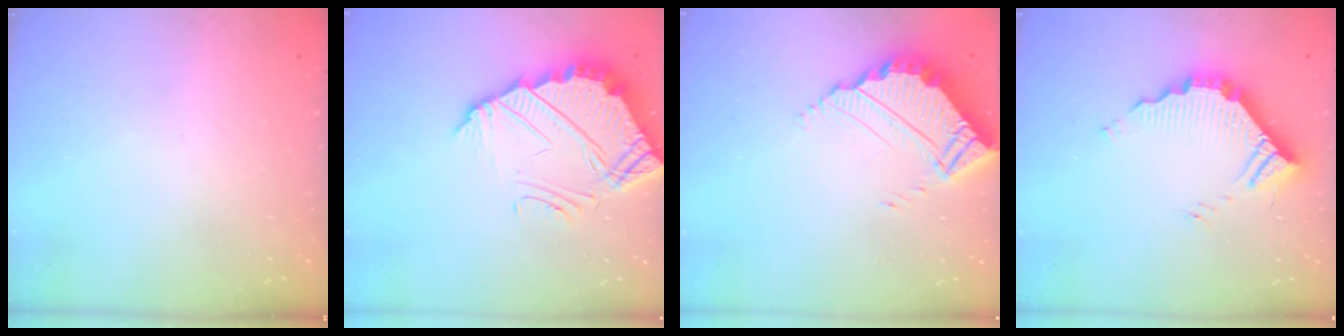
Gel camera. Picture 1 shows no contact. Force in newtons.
{"total": 6.6, "press": 6.6, "slide": 0.5}
{"total": 6.7, "press": 6.6, "slide": 0.4}
{"total": 10.1, "press": 10.1, "slide": 0.4}